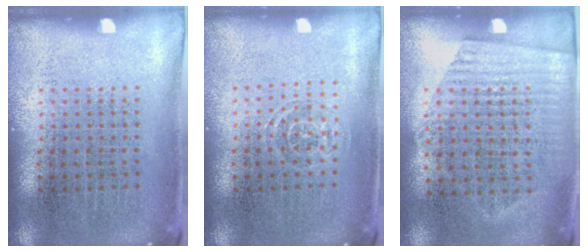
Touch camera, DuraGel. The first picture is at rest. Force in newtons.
{"total": 0.9, "press": 0.6, "slide": 0.6}
{"total": 1.5, "press": 1.2, "slide": 0.8}